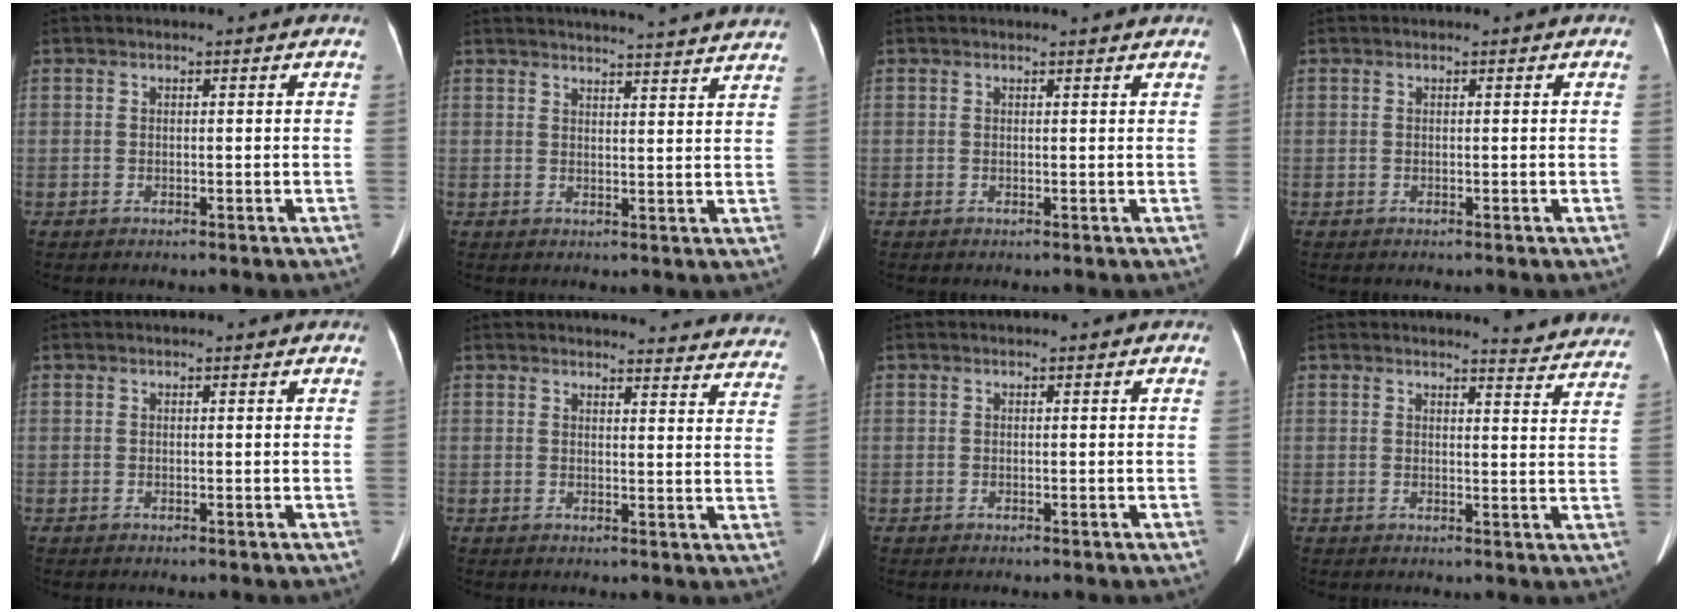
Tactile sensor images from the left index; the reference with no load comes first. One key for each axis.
{"total": 18.2, "fx": 17.4, "fy": 0.5, "fz": 5.3, "tx": -0.069, "ty": -0.019, "tz": 0.205}
{"total": 2.0, "fx": 1.9, "fy": 0.0, "fz": 0.5, "tx": -0.011, "ty": 0.004, "tz": 0.021}
{"total": 0.0}
{"total": 0.5, "fx": 0.5, "fy": 0.0, "fz": 0.1, "tx": -0.004, "ty": 0.000, "tz": 0.005}
{"total": 19.9, "fx": 19.5, "fy": 2.8, "fz": 2.9, "tx": -0.001, "ty": -0.089, "tz": 0.189}
{"total": 0.0}
{"total": 9.1, "fx": 9.0, "fy": 0.7, "fz": 1.0, "tx": 0.004, "ty": -0.045, "tz": 0.076}